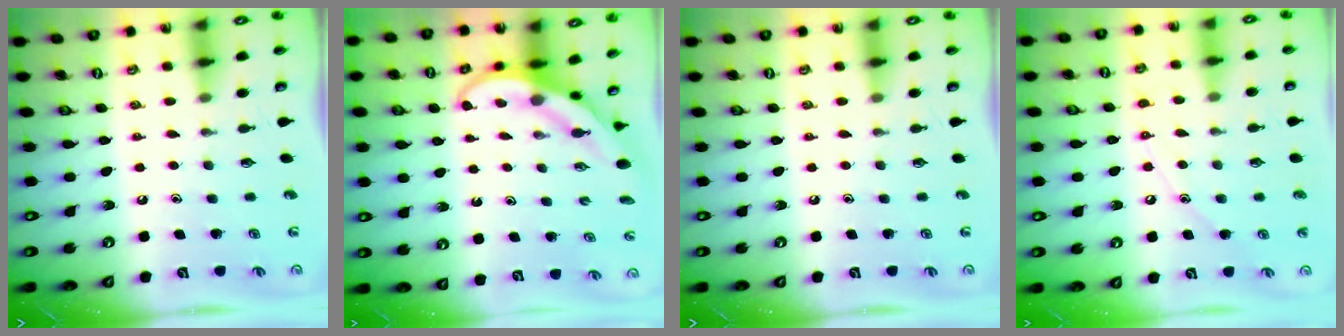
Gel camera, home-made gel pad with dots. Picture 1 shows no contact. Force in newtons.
{"total": 4.0, "press": 4.0, "slide": 0.3}
{"total": 0.0}
{"total": 7.0, "press": 7.0, "slide": 0.5}